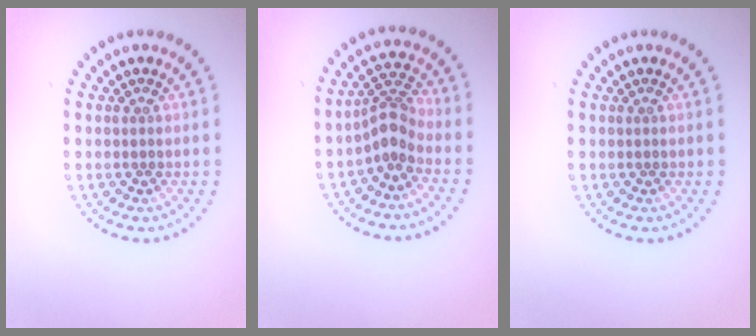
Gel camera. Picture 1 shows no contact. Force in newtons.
{"total": 2.9, "press": 2.0, "slide": 2.0}
{"total": 0.0}